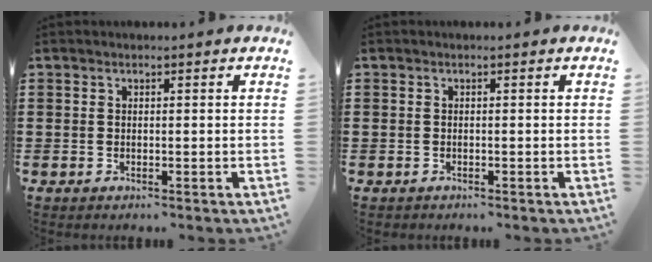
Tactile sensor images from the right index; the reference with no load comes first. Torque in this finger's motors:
{"motor_torque": [-1.54, 0.39, -1.05, -0.22]}